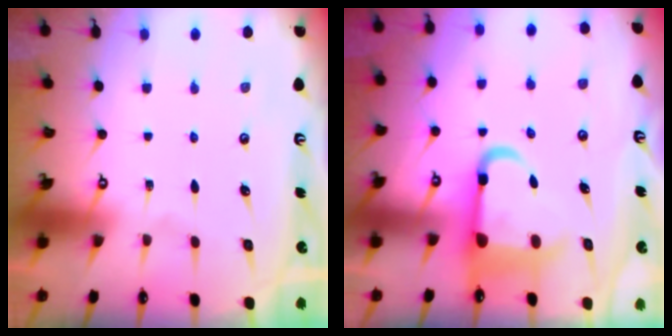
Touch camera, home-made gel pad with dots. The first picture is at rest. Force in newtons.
{"total": 8.9, "press": 8.5, "slide": 2.5}